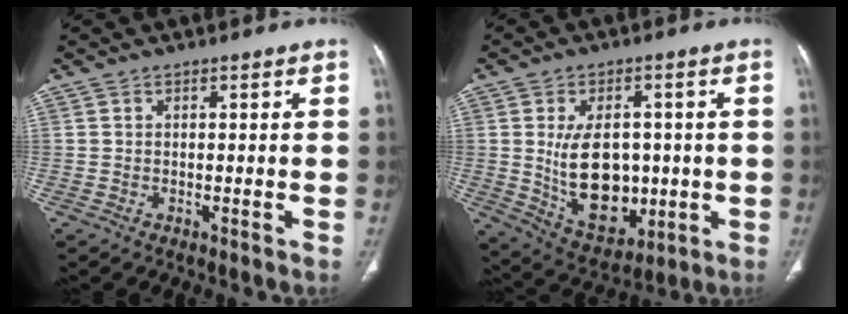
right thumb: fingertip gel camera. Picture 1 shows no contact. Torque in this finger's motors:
{"motor_torque": [-0.46, 1.10, 0.80, 0.74, 0.37]}